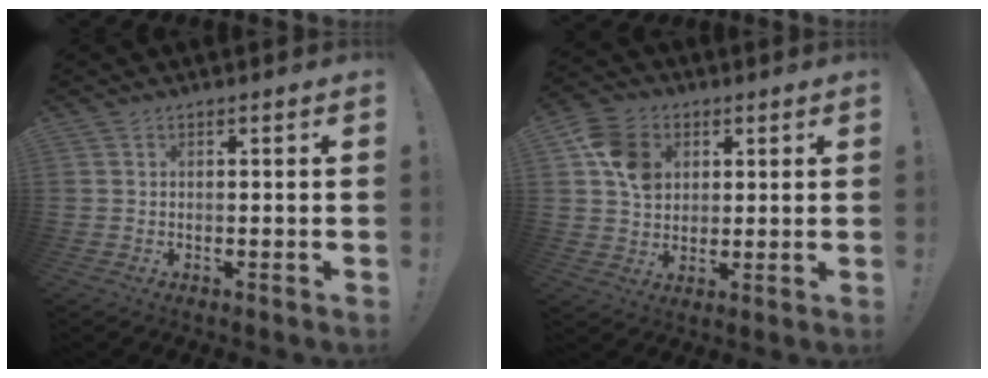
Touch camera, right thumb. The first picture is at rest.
{"total": 11.5, "force": [3.5, 9.3, 5.9], "torque": [-0.089, -0.002, 0.072]}